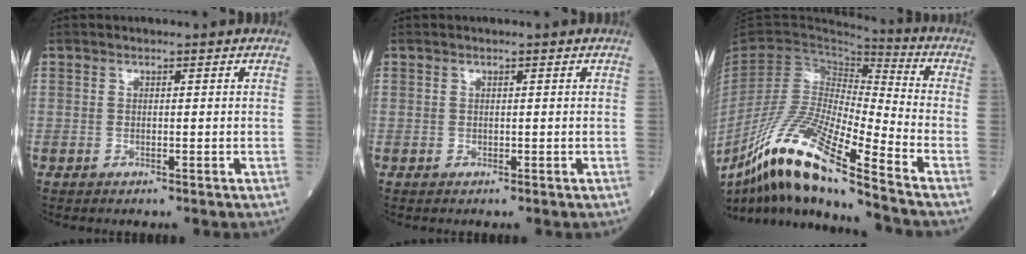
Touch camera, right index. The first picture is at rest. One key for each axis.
{"total": 0.0}
{"total": 18.9, "fx": -12.7, "fy": 0.8, "fz": 13.9, "tx": -0.284, "ty": -0.033, "tz": -0.234}